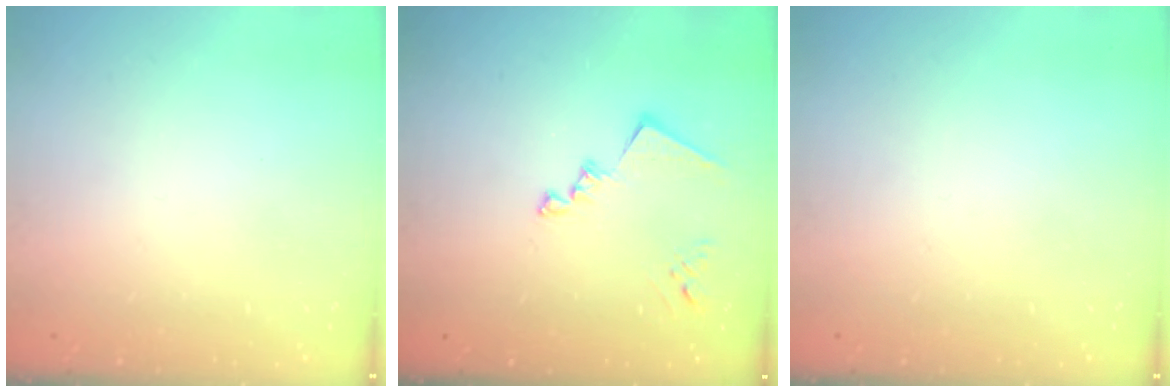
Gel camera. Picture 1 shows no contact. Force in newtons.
{"total": 13.3, "press": 13.2, "slide": 1.1}
{"total": 0.0}